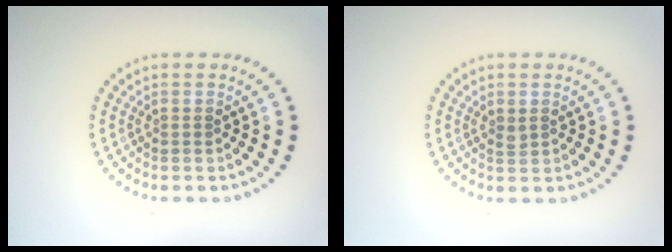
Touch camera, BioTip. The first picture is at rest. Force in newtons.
{"total": 0.6, "press": 0.5, "slide": 0.3}